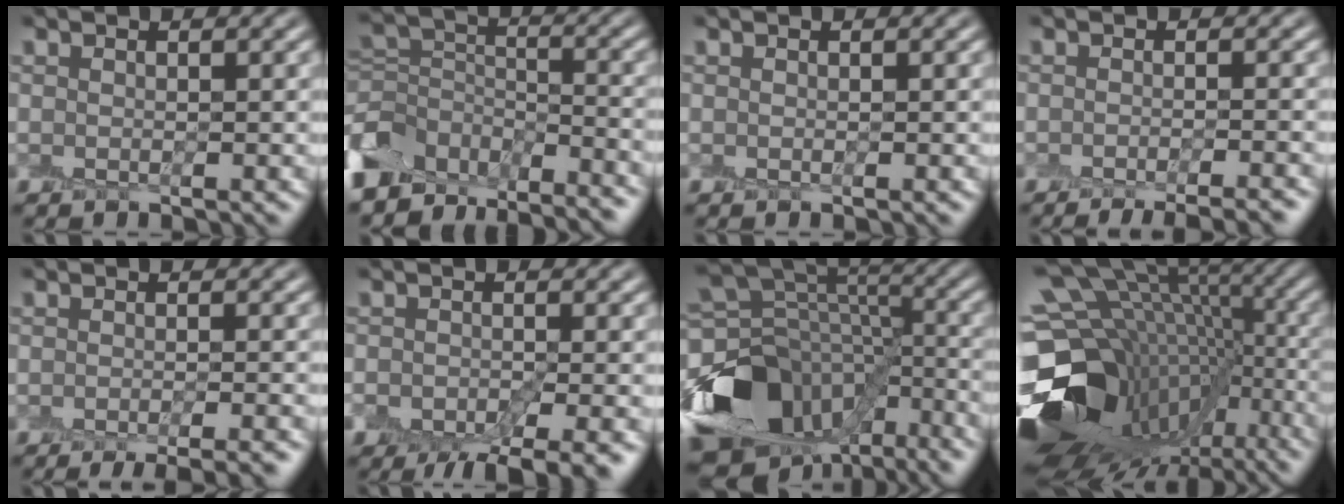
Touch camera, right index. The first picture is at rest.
{"total": 8.0, "force": [-6.3, 4.2, 2.3], "torque": [-0.058, 0.000, -0.122]}
{"total": 0.0}
{"total": 4.9, "force": [-4.1, 1.1, 2.5], "torque": [-0.018, 0.002, -0.040]}
{"total": 4.8, "force": [-3.7, 1.2, 2.9], "torque": [-0.026, -0.004, -0.034]}
{"total": 6.4, "force": [-4.6, 2.0, 3.9], "torque": [-0.056, -0.016, -0.080]}
{"total": 15.6, "force": [-7.6, 10.9, 8.2], "torque": [-0.200, -0.021, -0.109]}
{"total": 18.9, "force": [-6.6, 12.8, 12.2], "torque": [-0.242, -0.008, -0.055]}